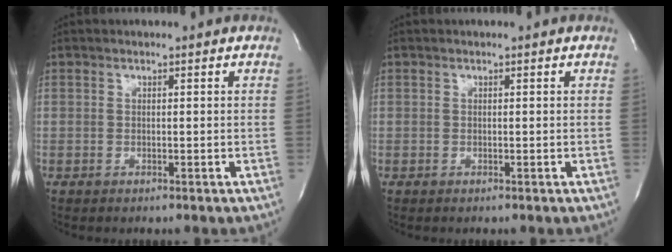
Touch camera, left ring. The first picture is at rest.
{"total": 0.0}